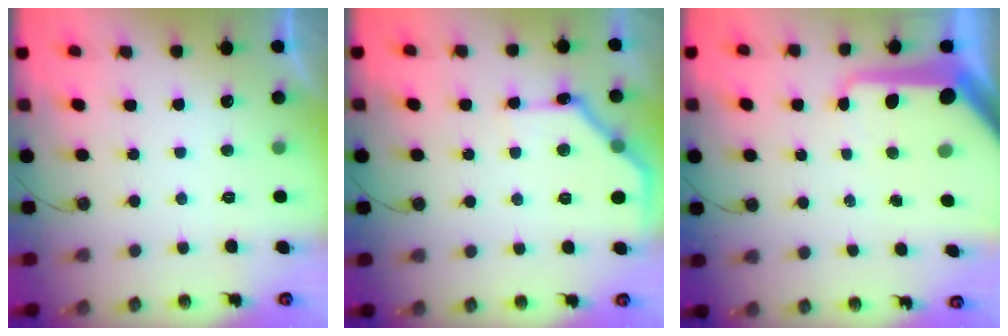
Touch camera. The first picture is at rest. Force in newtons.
{"total": 13.3, "press": 13.3, "slide": 0.2}
{"total": 16.4, "press": 16.3, "slide": 1.7}